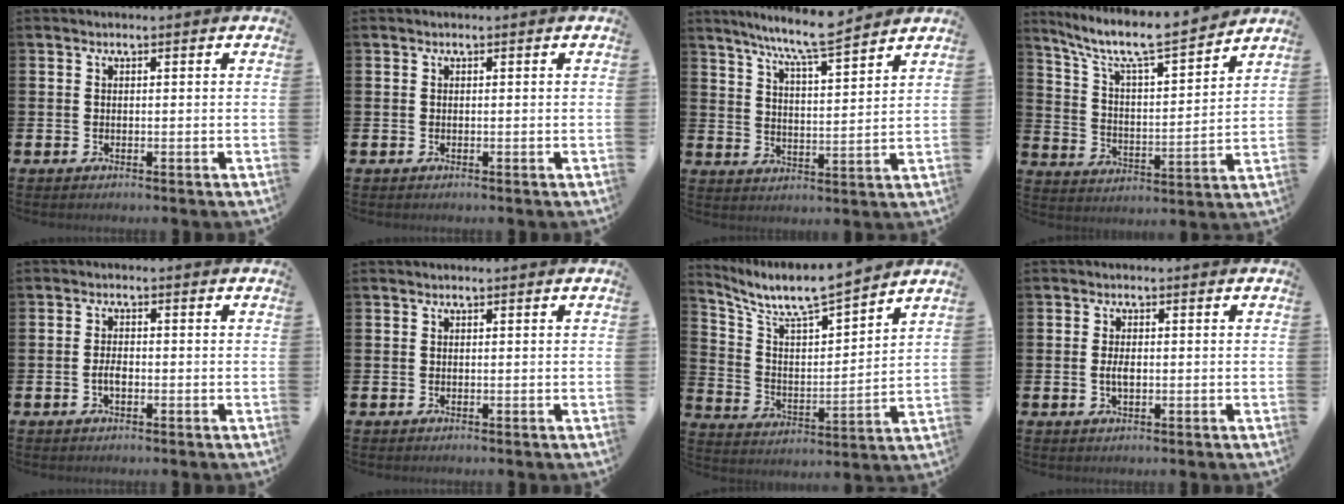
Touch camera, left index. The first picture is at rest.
{"total": 0.0}
{"total": 7.9, "force": [7.4, -0.1, 2.8], "torque": [-0.075, -0.043, 0.129]}
{"total": 8.8, "force": [7.8, 1.0, 4.0], "torque": [-0.117, -0.052, 0.129]}
{"total": 2.1, "force": [-0.6, 1.0, 1.7], "torque": [-0.032, 0.002, -0.012]}
{"total": 0.0}
{"total": 7.7, "force": [7.3, 0.5, 2.6], "torque": [-0.090, -0.059, 0.123]}
{"total": 2.1, "force": [-0.2, 1.0, 1.8], "torque": [-0.034, 0.004, -0.004]}